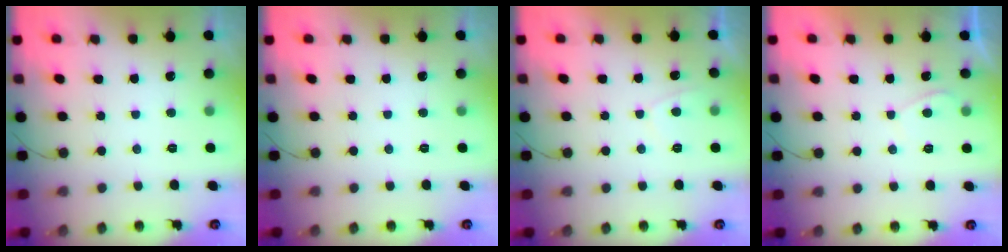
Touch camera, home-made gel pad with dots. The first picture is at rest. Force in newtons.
{"total": 0.0}
{"total": 1.1, "press": 0.9, "slide": 0.6}
{"total": 0.8, "press": 0.7, "slide": 0.5}